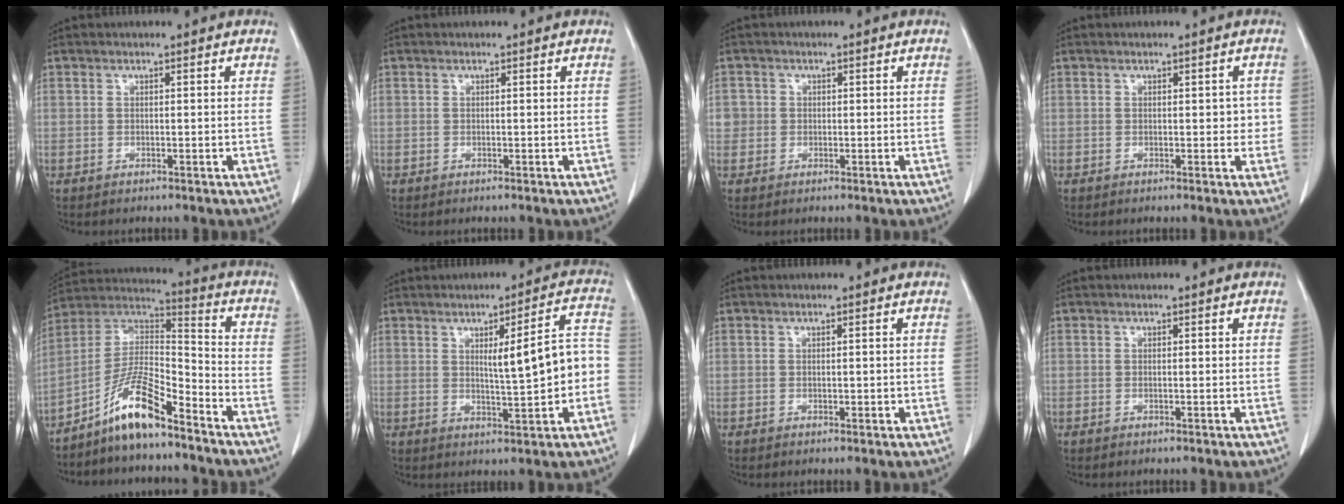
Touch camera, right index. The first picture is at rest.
{"total": 0.0}
{"total": 2.5, "force": [0.2, 2.5, 0.1], "torque": [0.014, 0.006, 0.003]}
{"total": 2.4, "force": [0.3, 1.5, 1.8], "torque": [-0.012, 0.010, 0.005]}
{"total": 11.6, "force": [-8.2, 2.2, 7.9], "torque": [-0.157, 0.017, -0.155]}
{"total": 8.9, "force": [-0.3, 1.3, 8.8], "torque": [-0.116, 0.024, 0.002]}
{"total": 0.7, "force": [-0.1, 0.6, 0.4], "torque": [-0.005, 0.001, 0.000]}
{"total": 0.0}